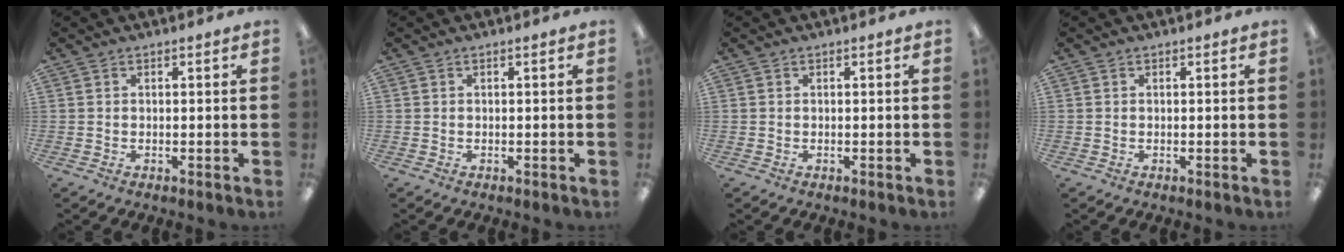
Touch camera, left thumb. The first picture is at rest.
{"total": 0.0}
{"total": 0.0}
{"total": 0.0}